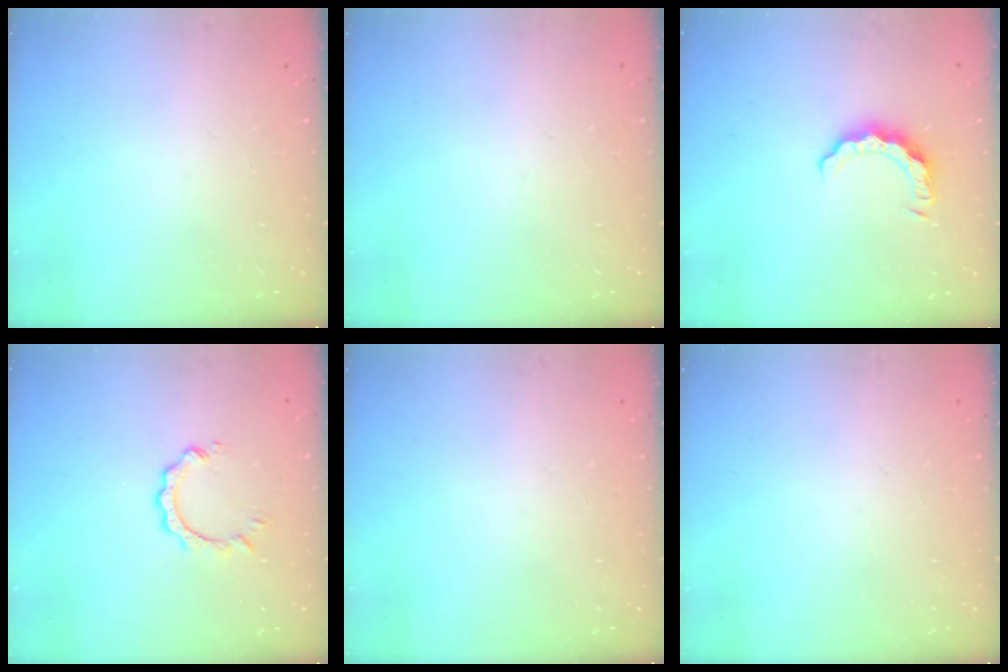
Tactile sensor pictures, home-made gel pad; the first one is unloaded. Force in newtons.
{"total": 0.0}
{"total": 7.4, "press": 7.4, "slide": 0.6}
{"total": 4.5, "press": 4.5, "slide": 0.3}
{"total": 0.0}
{"total": 0.0}